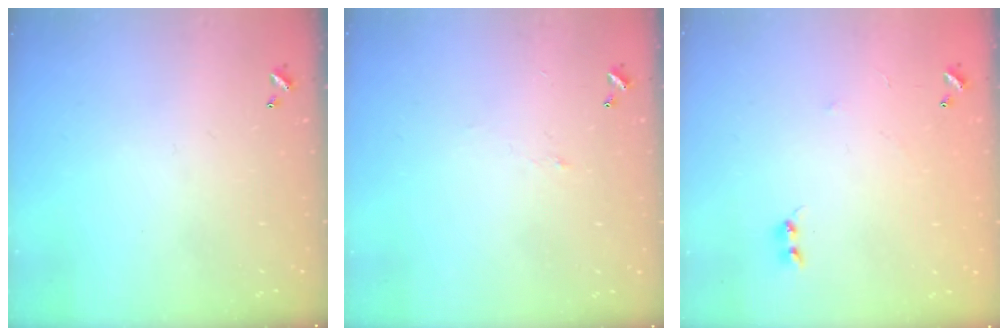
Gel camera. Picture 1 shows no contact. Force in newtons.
{"total": 0.9, "press": 0.6, "slide": 0.6}
{"total": 5.4, "press": 5.4, "slide": 0.7}